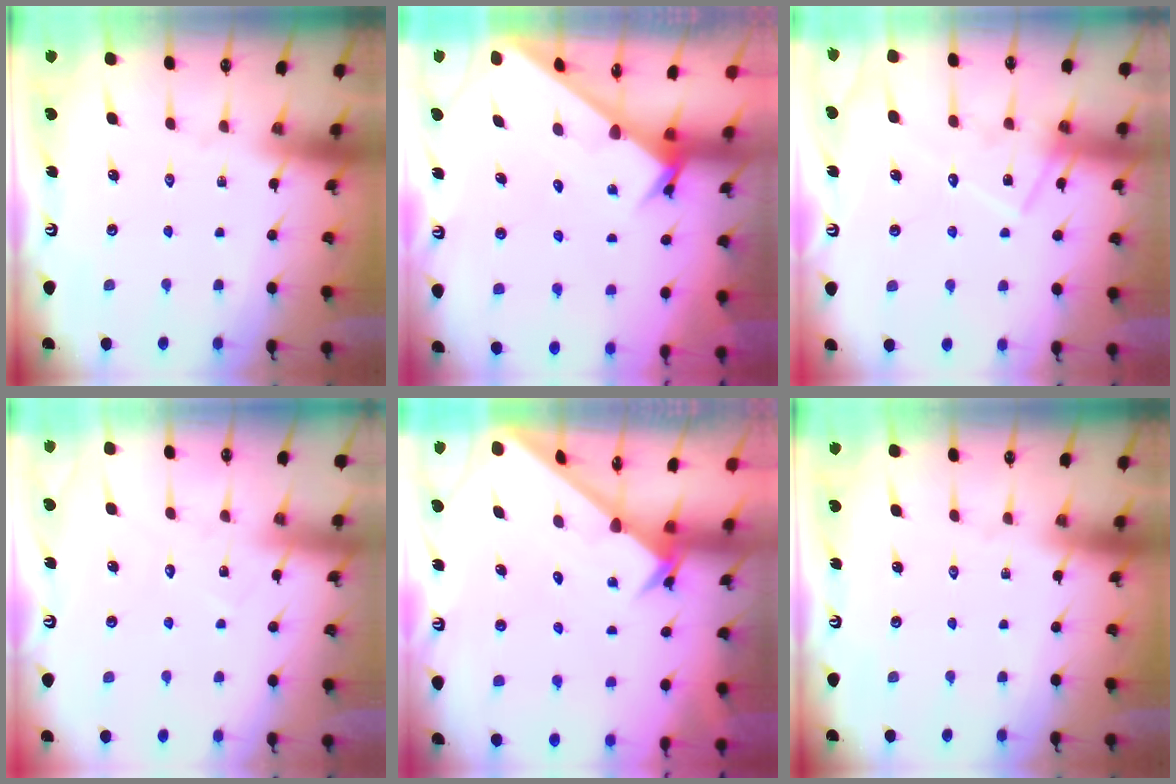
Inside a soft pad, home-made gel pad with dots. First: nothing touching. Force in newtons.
{"total": 2.8, "press": 2.8, "slide": 0.0}
{"total": 14.0, "press": 13.9, "slide": 0.9}
{"total": 6.5, "press": 6.4, "slide": 0.6}
{"total": 2.4, "press": 2.4, "slide": 0.2}
{"total": 0.0}